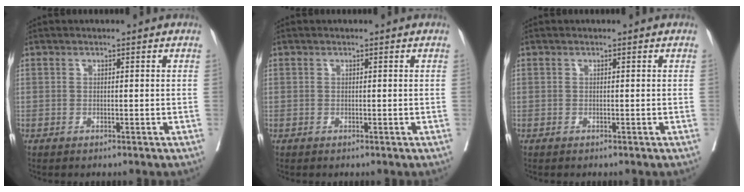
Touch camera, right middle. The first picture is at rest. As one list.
[{"total": 0.0}, {"total": 0.0}]